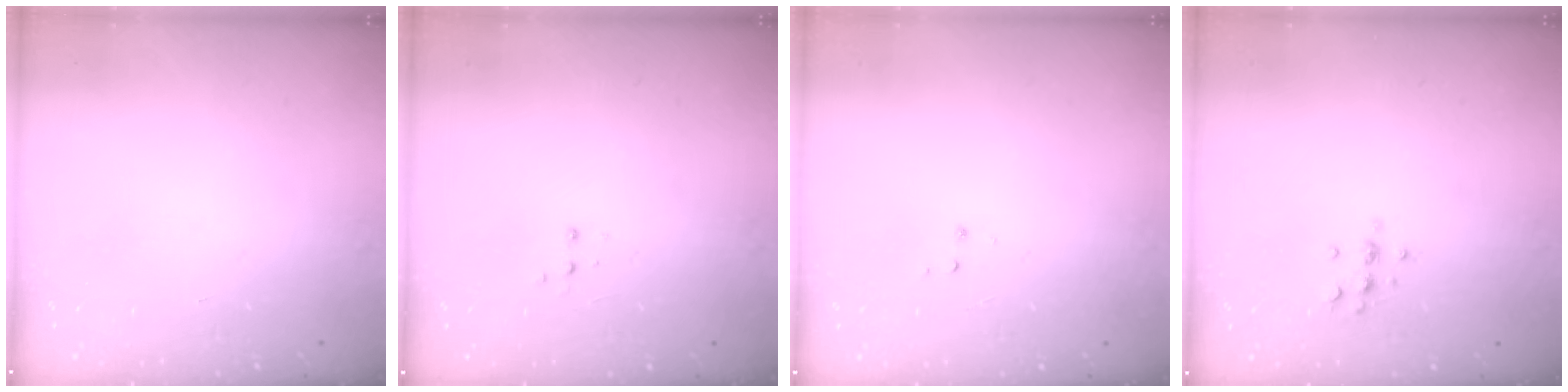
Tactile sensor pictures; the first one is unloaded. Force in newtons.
{"total": 3.0, "press": 2.9, "slide": 0.7}
{"total": 3.3, "press": 3.3, "slide": 0.4}
{"total": 4.9, "press": 4.8, "slide": 1.2}